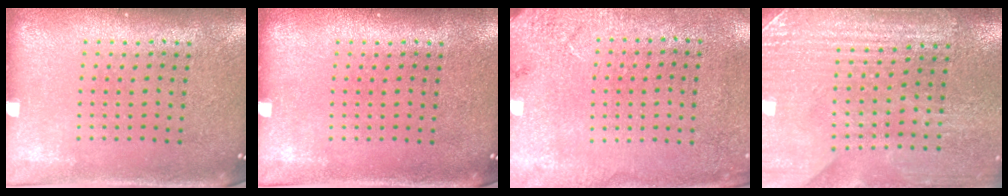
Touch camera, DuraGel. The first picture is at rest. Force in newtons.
{"total": 0.0}
{"total": 2.6, "press": 2.2, "slide": 1.3}
{"total": 3.5, "press": 3.5, "slide": 0.1}